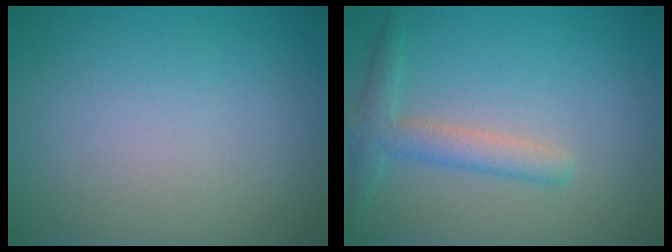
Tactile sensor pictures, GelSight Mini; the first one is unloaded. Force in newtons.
{"total": 2.8, "press": 2.8, "slide": 0.1}